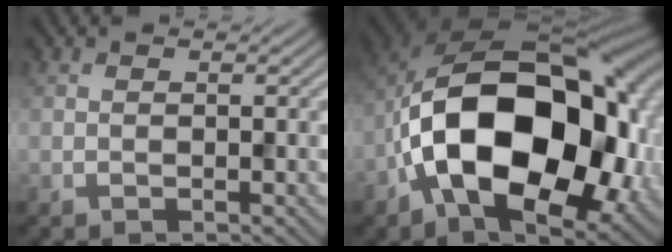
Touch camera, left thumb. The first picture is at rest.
{"total": 19.8, "force": [-3.6, 12.3, 15.1], "torque": [-0.274, -0.022, -0.048]}